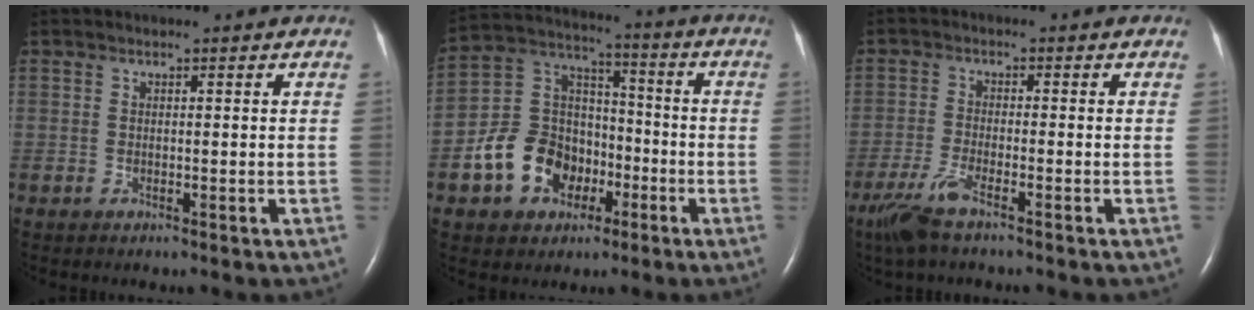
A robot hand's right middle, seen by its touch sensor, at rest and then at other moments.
{"total": 12.3, "force": [-4.8, 9.6, 6.0], "torque": [-0.135, 0.034, -0.078]}
{"total": 5.4, "force": [-3.8, 0.6, 3.8], "torque": [-0.095, -0.015, -0.074]}